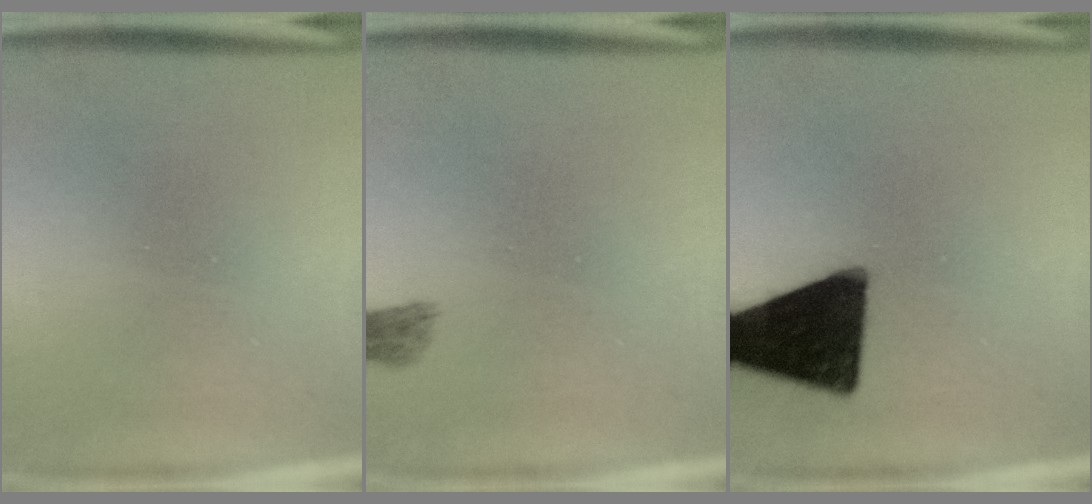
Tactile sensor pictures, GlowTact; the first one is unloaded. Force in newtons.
{"total": 1.6}
{"total": 17.1}